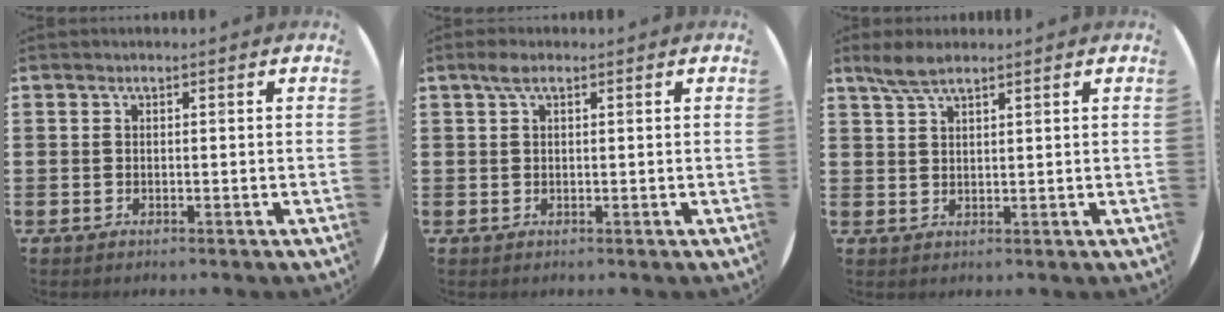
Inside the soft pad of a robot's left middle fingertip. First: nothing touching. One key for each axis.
{"total": 1.8, "fx": 0.9, "fy": 0.7, "fz": 1.3, "tx": -0.029, "ty": 0.005, "tz": 0.015}
{"total": 3.4, "fx": 2.7, "fy": 0.7, "fz": 1.9, "tx": -0.043, "ty": 0.006, "tz": 0.050}